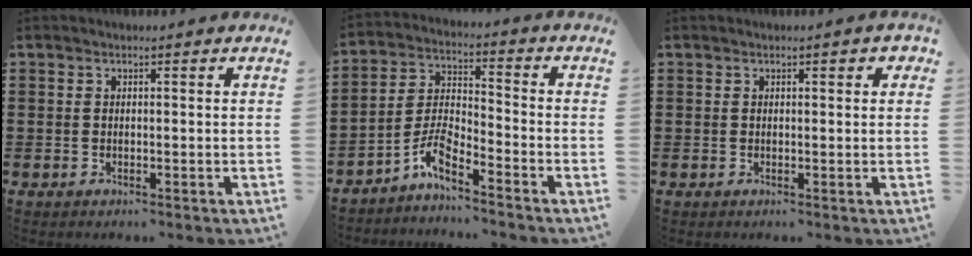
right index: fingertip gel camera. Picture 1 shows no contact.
{"total": 5.8, "force": [-4.9, 1.0, 2.9], "torque": [-0.079, -0.008, -0.102]}
{"total": 0.5, "force": [0.2, 0.4, 0.3], "torque": [0.002, 0.002, 0.002]}